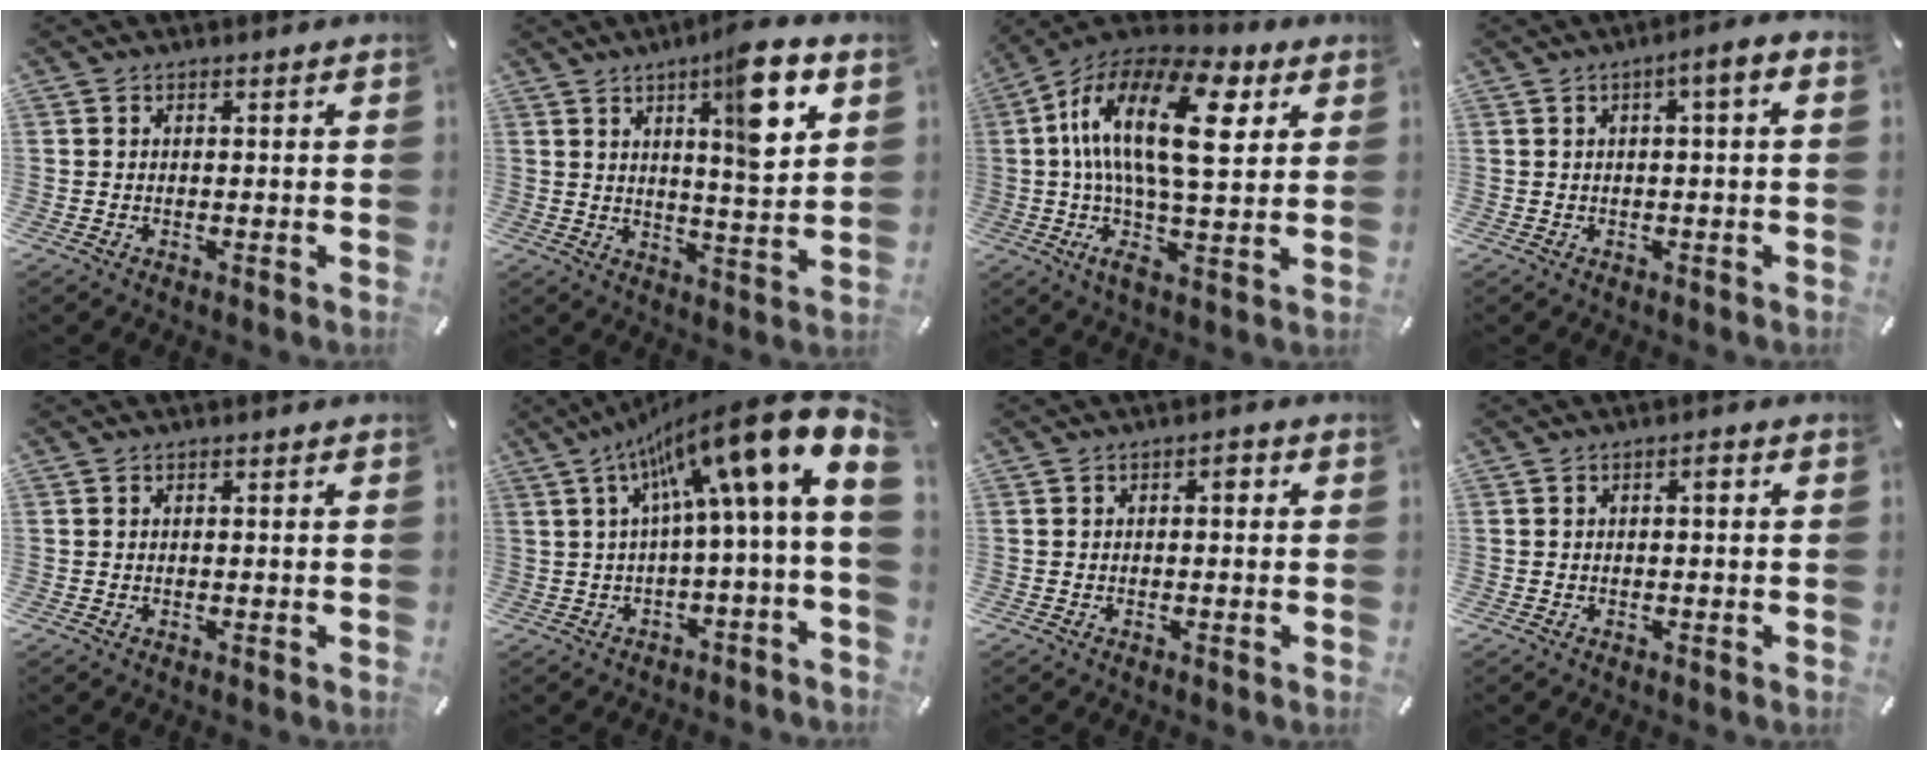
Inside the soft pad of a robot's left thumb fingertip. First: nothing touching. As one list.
[{"total": 12.1, "force": [6.4, 2.2, 10.0], "torque": [-0.140, -0.041, 0.096]}, {"total": 22.7, "force": [5.8, 9.9, 19.6], "torque": [-0.373, -0.021, 0.083]}, {"total": 4.2, "force": [0.5, 0.7, 4.1], "torque": [-0.067, 0.003, 0.004]}, {"total": 0.0}, {"total": 19.0, "force": [8.3, 2.7, 16.9], "torque": [-0.268, -0.071, 0.133]}, {"total": 1.8, "force": [-0.2, 0.9, 1.6], "torque": [-0.033, 0.010, -0.009]}, {"total": 1.4, "force": [-0.1, 0.5, 1.4], "torque": [-0.028, 0.006, -0.004]}]